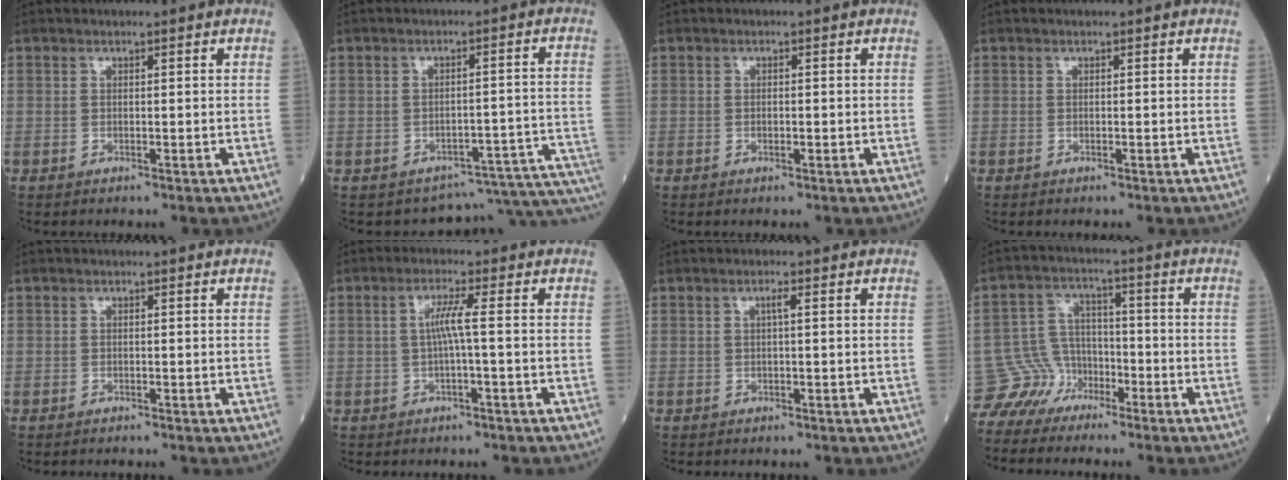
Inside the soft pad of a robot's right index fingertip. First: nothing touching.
{"total": 13.8, "force": [-12.6, 1.9, 5.2], "torque": [-0.025, 0.052, -0.144]}
{"total": 1.4, "force": [-0.3, 0.7, 1.1], "torque": [-0.031, -0.001, -0.003]}
{"total": 0.0}
{"total": 1.0, "force": [-0.8, 0.6, 0.4], "torque": [-0.018, -0.001, -0.010]}
{"total": 4.7, "force": [-0.4, -0.1, 4.7], "torque": [-0.095, 0.011, -0.002]}
{"total": 1.3, "force": [0.2, 0.3, 1.2], "torque": [-0.028, 0.002, 0.003]}
{"total": 7.0, "force": [-5.5, 4.2, -0.1], "torque": [-0.012, 0.014, -0.108]}